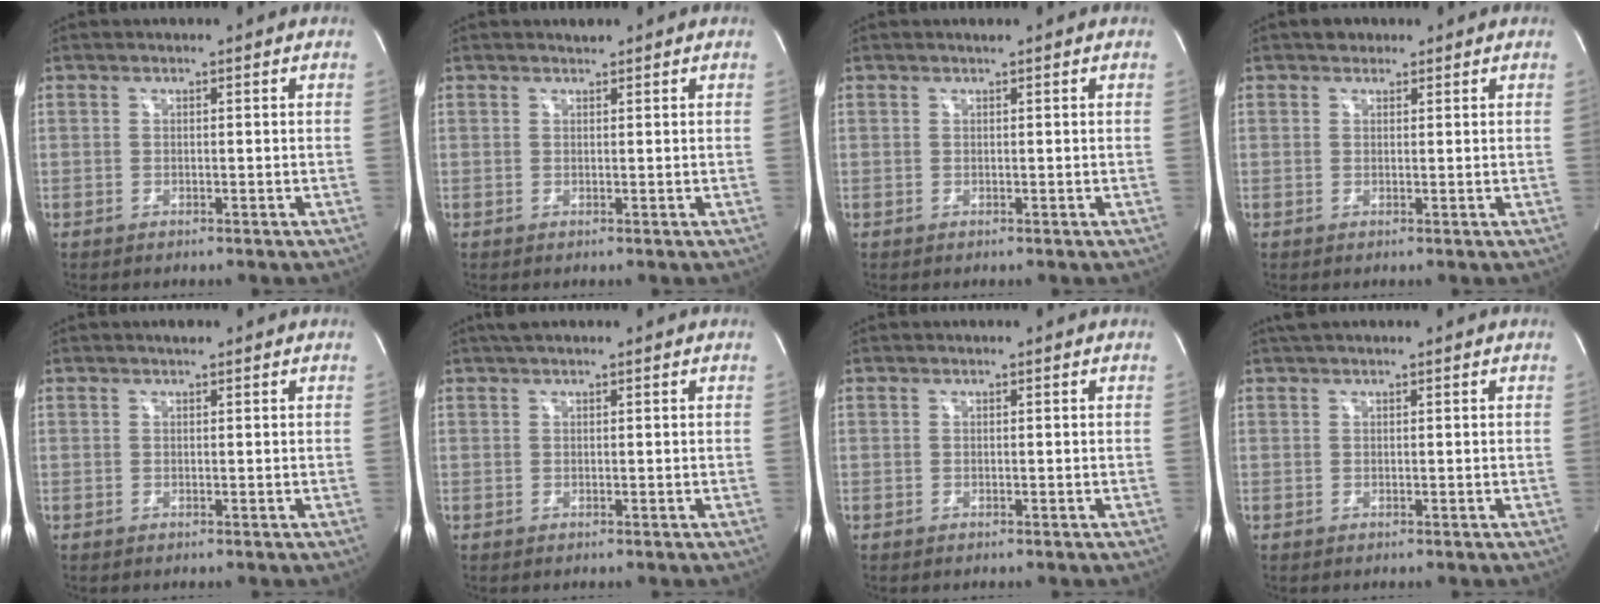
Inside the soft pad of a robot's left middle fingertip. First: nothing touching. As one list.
[{"total": 0.6, "force": [0.6, 0.1, 0.0], "torque": [-0.012, 0.001, 0.012]}, {"total": 0.0}, {"total": 1.7, "force": [1.3, 1.1, 0.4], "torque": [-0.009, 0.009, 0.018]}, {"total": 0.8, "force": [0.7, 0.2, 0.5], "torque": [-0.015, 0.004, 0.012]}, {"total": 2.1, "force": [1.7, 0.3, 1.2], "torque": [-0.021, 0.022, 0.029]}, {"total": 0.0}, {"total": 2.3, "force": [1.9, 0.3, 1.1], "torque": [-0.021, 0.028, 0.035]}]